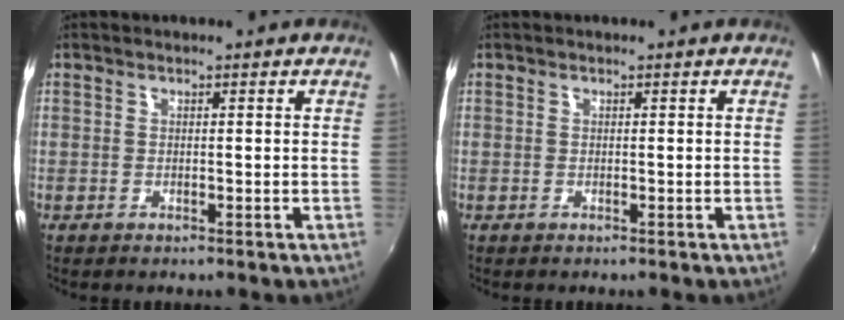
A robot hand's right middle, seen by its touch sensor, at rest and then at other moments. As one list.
[{"total": 0.0}]